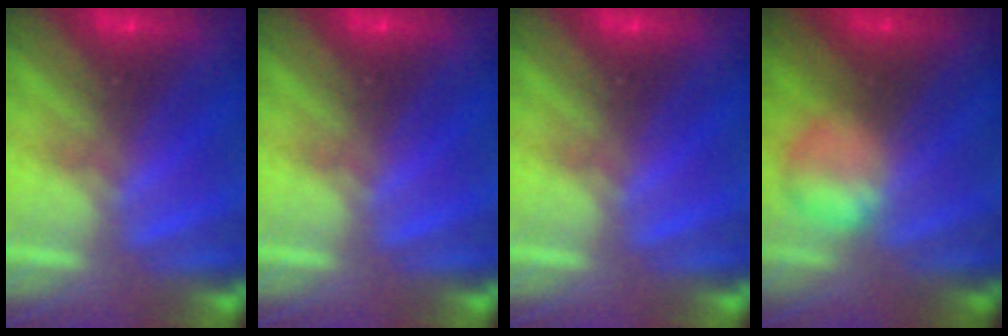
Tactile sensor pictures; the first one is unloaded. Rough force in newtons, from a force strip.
{"total": 0.0}
{"total": 0.0}
{"total": 2.3}